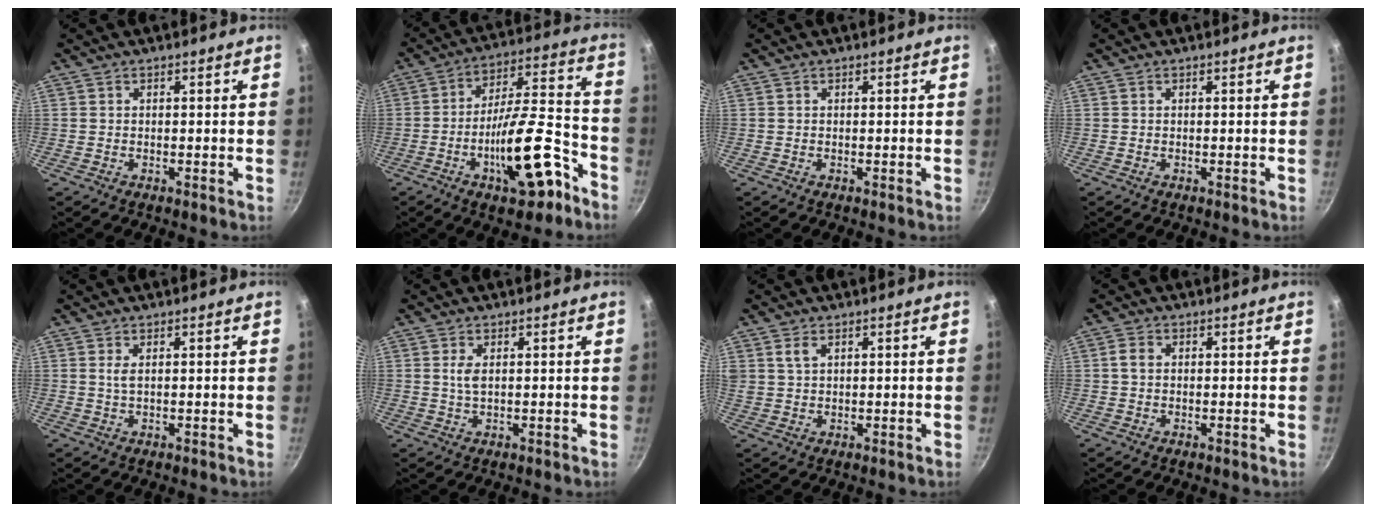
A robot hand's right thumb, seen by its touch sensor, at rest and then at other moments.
{"total": 17.6, "force": [-8.2, 5.5, 14.6], "torque": [-0.218, 0.059, -0.137]}
{"total": 0.0}
{"total": 0.0}
{"total": 1.3, "force": [0.4, 0.4, 1.2], "torque": [-0.026, -0.003, 0.008]}
{"total": 2.8, "force": [0.7, 1.2, 2.4], "torque": [-0.047, -0.005, 0.014]}
{"total": 2.7, "force": [1.4, 1.6, 1.7], "torque": [-0.027, -0.004, 0.027]}
{"total": 2.0, "force": [0.2, 1.5, 1.3], "torque": [-0.025, 0.004, 0.001]}